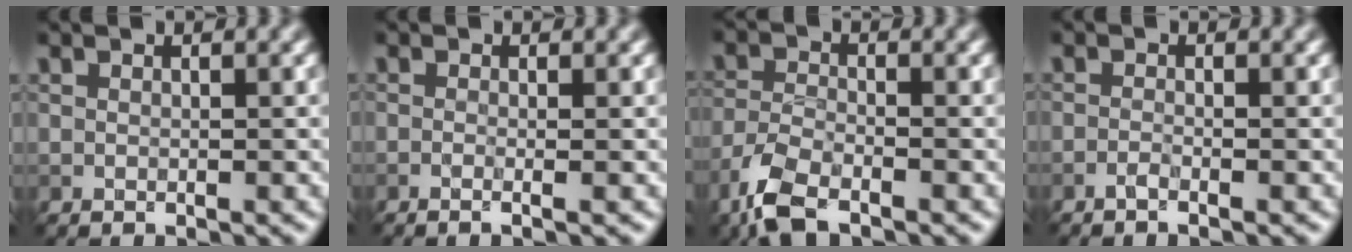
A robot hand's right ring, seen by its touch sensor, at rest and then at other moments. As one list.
[{"total": 1.8, "force": [-0.1, 0.9, 1.6], "torque": [-0.005, -0.006, -0.021]}, {"total": 5.1, "force": [-3.7, 1.8, 2.9], "torque": [-0.065, -0.009, -0.084]}, {"total": 0.9, "force": [-0.6, 0.1, 0.6], "torque": [-0.012, 0.001, -0.015]}]